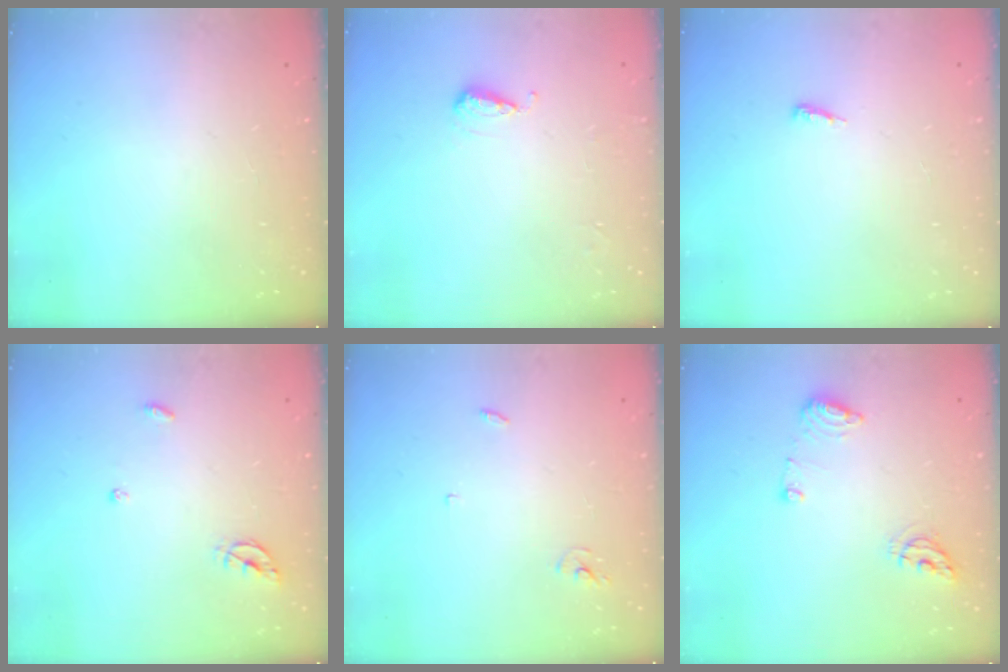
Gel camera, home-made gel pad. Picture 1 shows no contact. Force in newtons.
{"total": 5.2, "press": 5.1, "slide": 0.9}
{"total": 4.6, "press": 4.5, "slide": 0.9}
{"total": 5.5, "press": 5.5, "slide": 0.2}
{"total": 2.5, "press": 2.5, "slide": 0.1}
{"total": 8.1, "press": 8.1, "slide": 0.9}